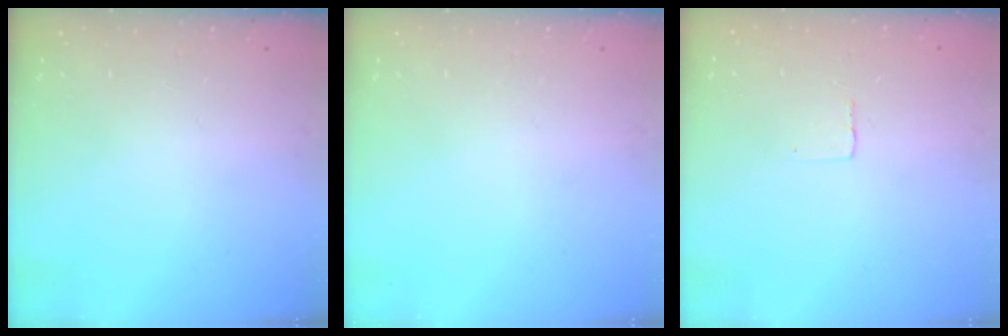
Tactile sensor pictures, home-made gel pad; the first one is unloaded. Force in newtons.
{"total": 0.0}
{"total": 1.9, "press": 1.9, "slide": 0.1}